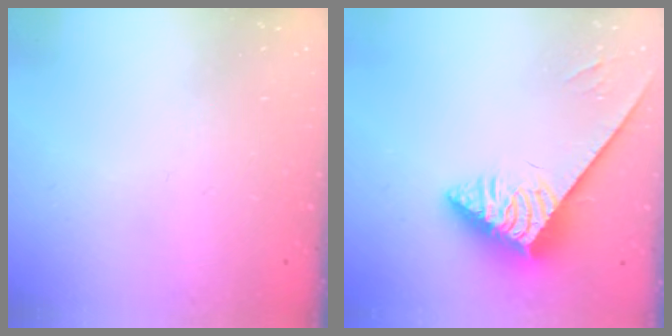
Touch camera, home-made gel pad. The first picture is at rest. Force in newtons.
{"total": 3.8, "press": 3.7, "slide": 0.6}